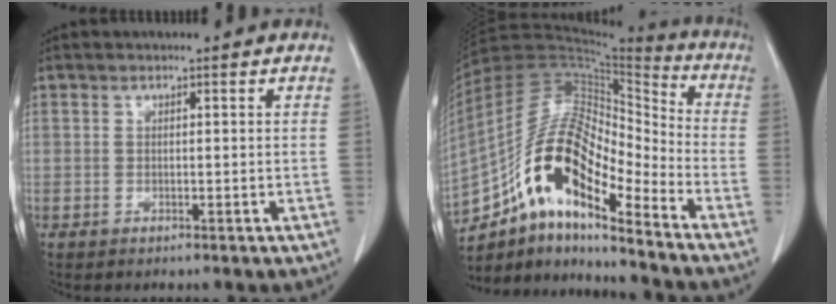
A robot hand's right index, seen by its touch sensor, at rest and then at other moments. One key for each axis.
{"total": 16.5, "fx": -10.0, "fy": 4.6, "fz": 12.4, "tx": -0.231, "ty": 0.039, "tz": -0.171}